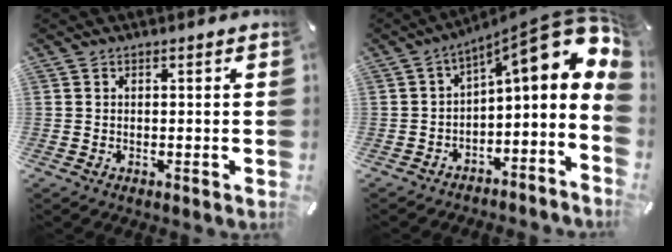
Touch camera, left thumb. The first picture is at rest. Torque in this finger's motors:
{"motor_torque": [0.36, 0.62, 0.95, 0.77, 0.27]}